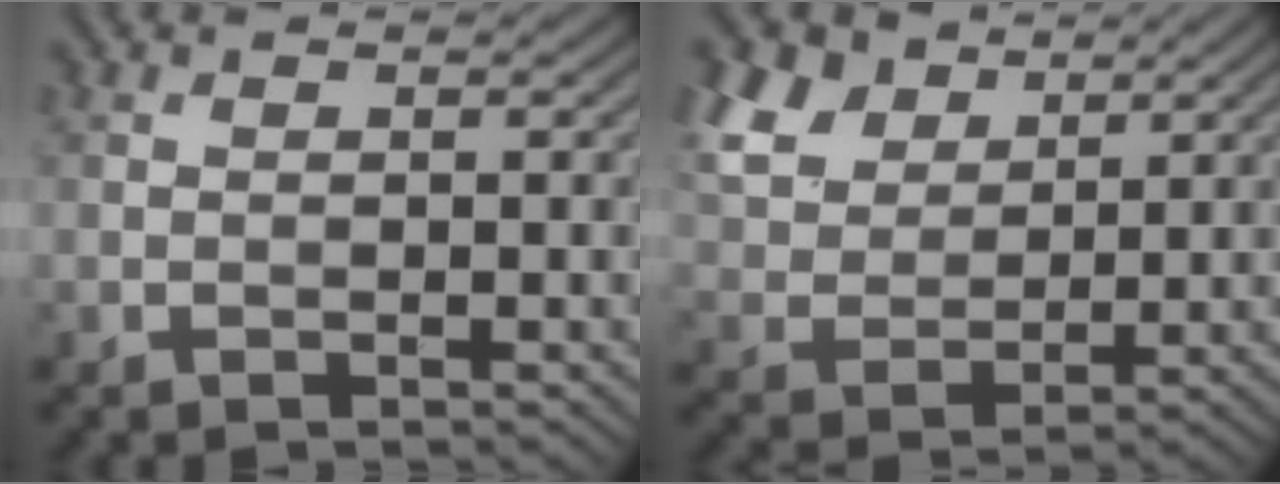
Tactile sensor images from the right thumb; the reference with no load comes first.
{"total": 8.9, "force": [5.4, 5.3, 4.6], "torque": [-0.138, 0.016, 0.103]}